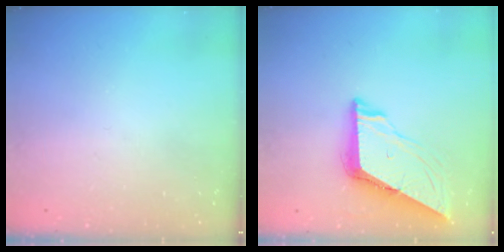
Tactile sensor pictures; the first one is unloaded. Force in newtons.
{"total": 8.2, "press": 8.1, "slide": 0.9}